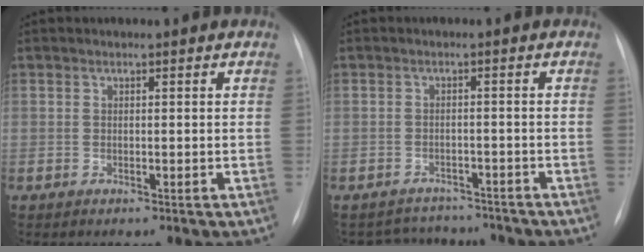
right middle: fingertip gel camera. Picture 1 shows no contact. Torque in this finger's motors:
{"motor_torque": [-0.64, -0.32, -0.16, -0.05]}